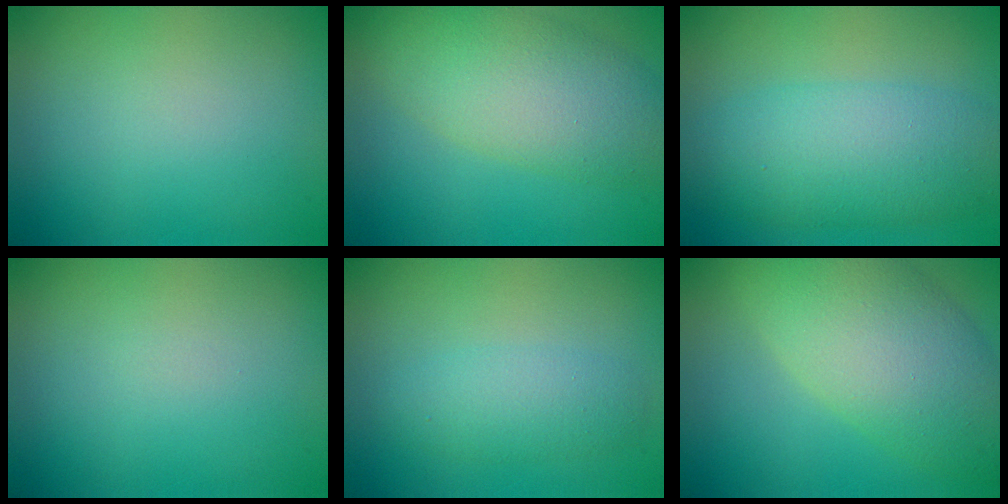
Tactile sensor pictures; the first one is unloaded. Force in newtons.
{"total": 7.2, "press": 7.2, "slide": 0.6}
{"total": 6.3, "press": 6.3, "slide": 0.0}
{"total": 0.0}
{"total": 2.5, "press": 2.5, "slide": 0.2}
{"total": 8.6, "press": 8.6, "slide": 0.8}